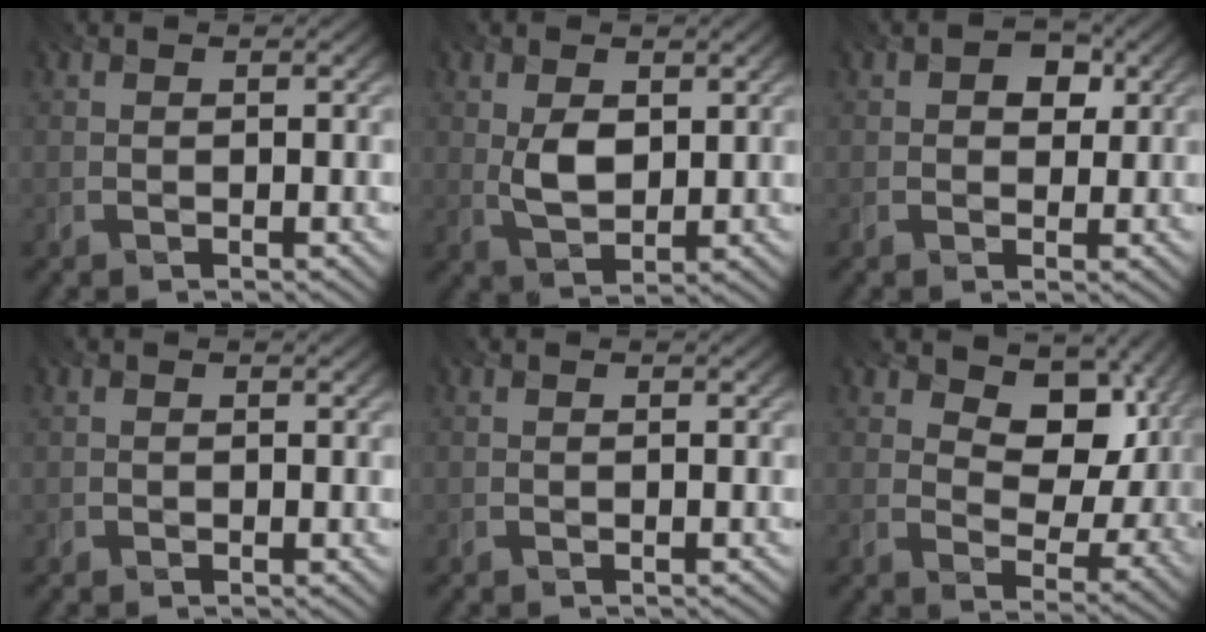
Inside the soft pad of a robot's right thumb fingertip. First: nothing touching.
{"total": 4.2, "force": [0.9, 2.6, 3.2], "torque": [-0.070, -0.004, 0.022]}
{"total": 3.0, "force": [1.1, 2.2, 1.6], "torque": [-0.024, 0.002, 0.013]}
{"total": 0.0}
{"total": 0.0}
{"total": 10.1, "force": [4.1, 6.2, 6.7], "torque": [-0.105, -0.009, 0.067]}